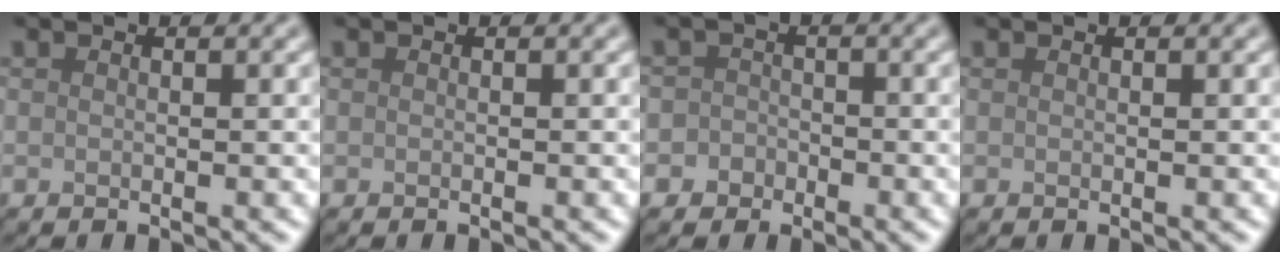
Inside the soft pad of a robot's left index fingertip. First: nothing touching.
{"total": 0.0}
{"total": 2.5, "force": [-1.2, 2.2, 0.1], "torque": [0.032, 0.006, -0.031]}
{"total": 0.0}